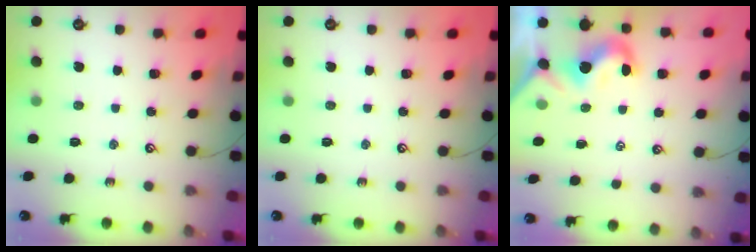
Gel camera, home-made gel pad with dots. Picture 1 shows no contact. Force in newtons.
{"total": 0.0}
{"total": 2.2, "press": 2.1, "slide": 0.6}